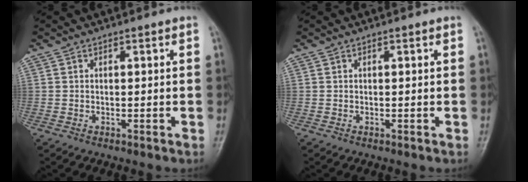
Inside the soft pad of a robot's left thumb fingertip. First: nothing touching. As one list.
[{"total": 0.0}]